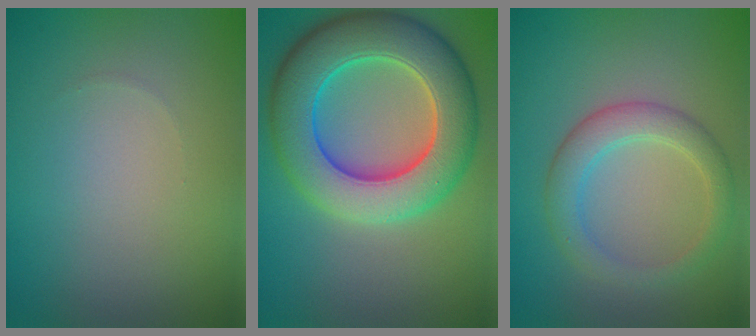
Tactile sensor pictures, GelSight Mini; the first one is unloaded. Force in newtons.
{"total": 10.6, "press": 10.6, "slide": 0.2}
{"total": 3.5, "press": 3.5, "slide": 0.3}